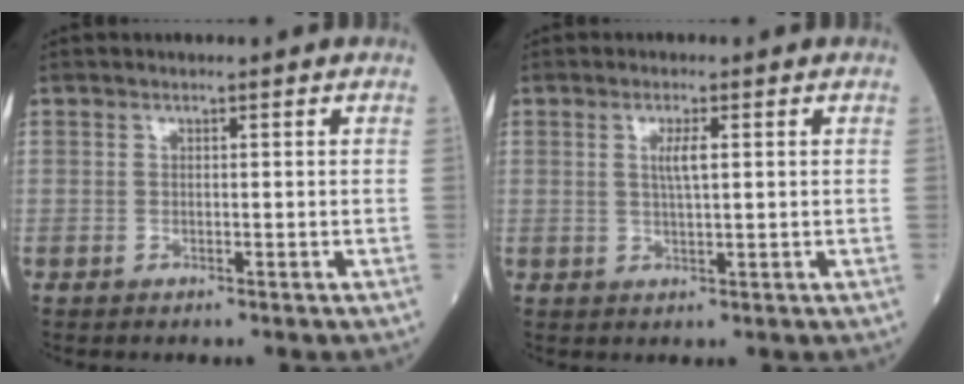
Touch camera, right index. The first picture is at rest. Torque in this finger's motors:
{"motor_torque": [0.04, -0.01, 0.04, 0.02]}